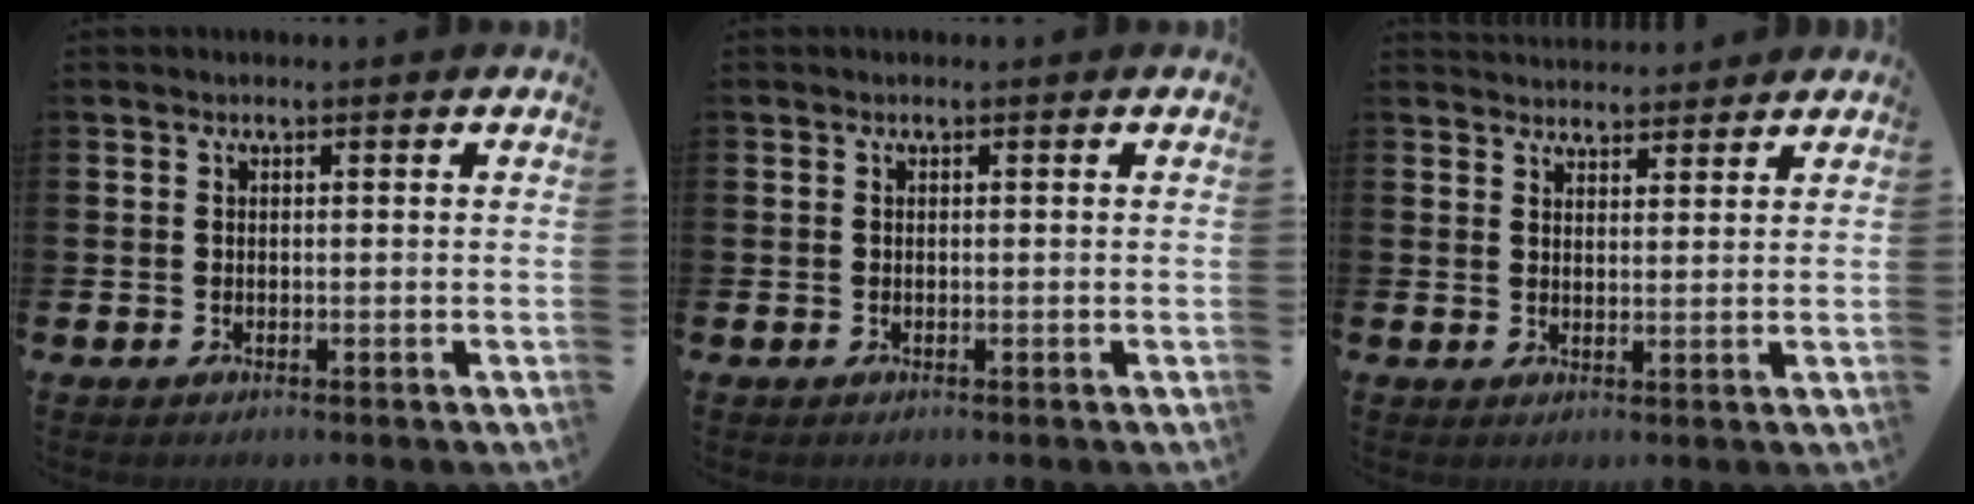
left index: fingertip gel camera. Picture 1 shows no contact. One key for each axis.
{"total": 0.0}
{"total": 3.3, "fx": 3.2, "fy": 0.7, "fz": -0.2, "tx": 0.006, "ty": -0.018, "tz": 0.057}